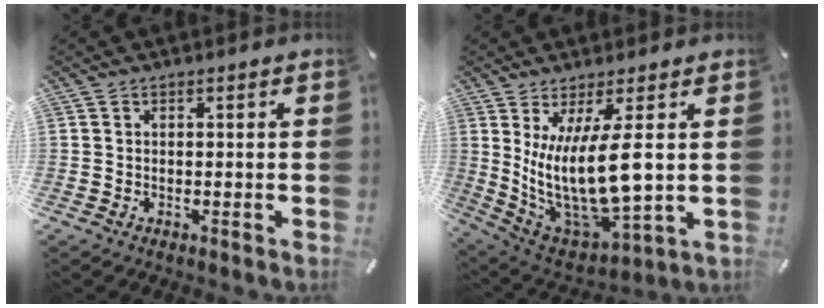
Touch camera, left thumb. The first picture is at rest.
{"total": 16.3, "force": [3.5, 5.8, 14.8], "torque": [-0.314, -0.035, 0.063]}